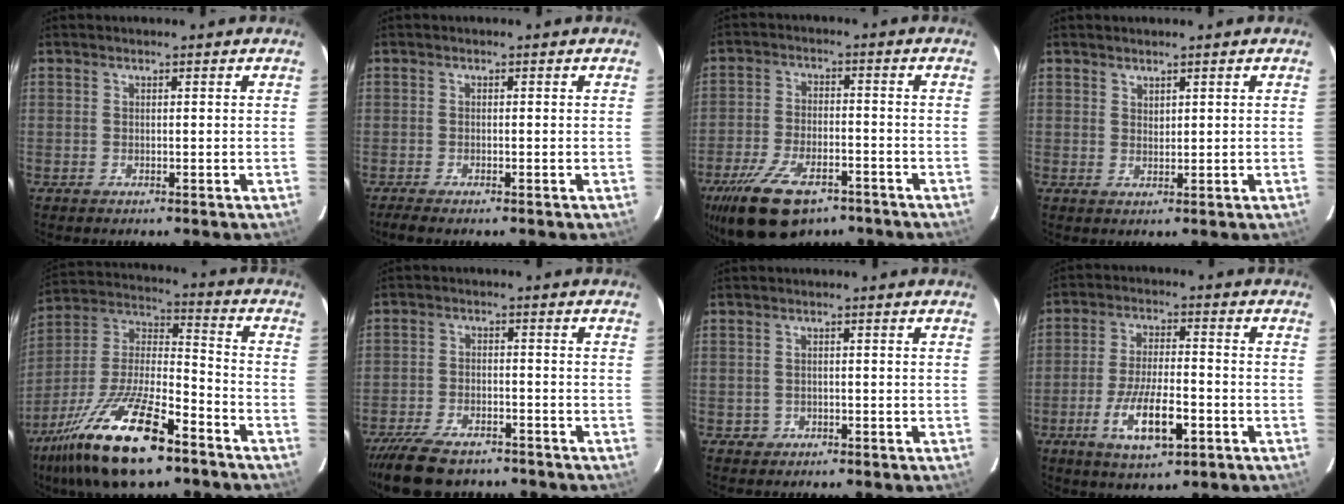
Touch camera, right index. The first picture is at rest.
{"total": 2.0, "force": [-1.8, 0.0, 1.0], "torque": [-0.028, -0.007, -0.031]}
{"total": 16.0, "force": [-10.5, 7.5, 9.4], "torque": [-0.209, -0.023, -0.178]}
{"total": 1.3, "force": [1.1, 0.5, 0.2], "torque": [-0.001, 0.001, 0.021]}
{"total": 22.7, "force": [-14.2, 7.2, 16.2], "torque": [-0.323, -0.022, -0.256]}
{"total": 11.3, "force": [-9.2, 4.3, 4.8], "torque": [-0.118, -0.014, -0.152]}
{"total": 1.7, "force": [-0.8, 1.5, 0.0], "torque": [-0.003, 0.005, -0.008]}
{"total": 11.0, "force": [-4.5, 3.4, 9.4], "torque": [-0.188, -0.015, -0.076]}